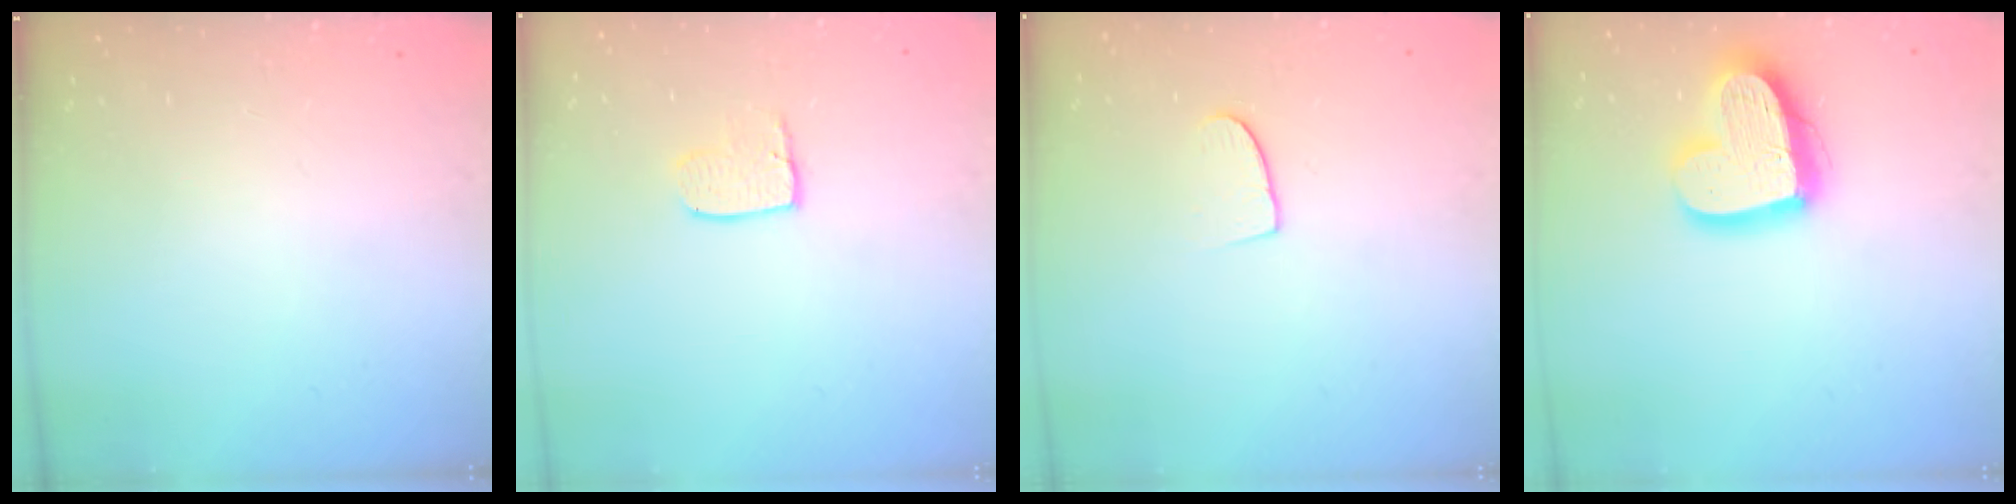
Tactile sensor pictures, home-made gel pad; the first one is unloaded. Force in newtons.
{"total": 5.5, "press": 5.5, "slide": 0.3}
{"total": 6.8, "press": 6.7, "slide": 0.5}
{"total": 17.2, "press": 17.2, "slide": 1.4}